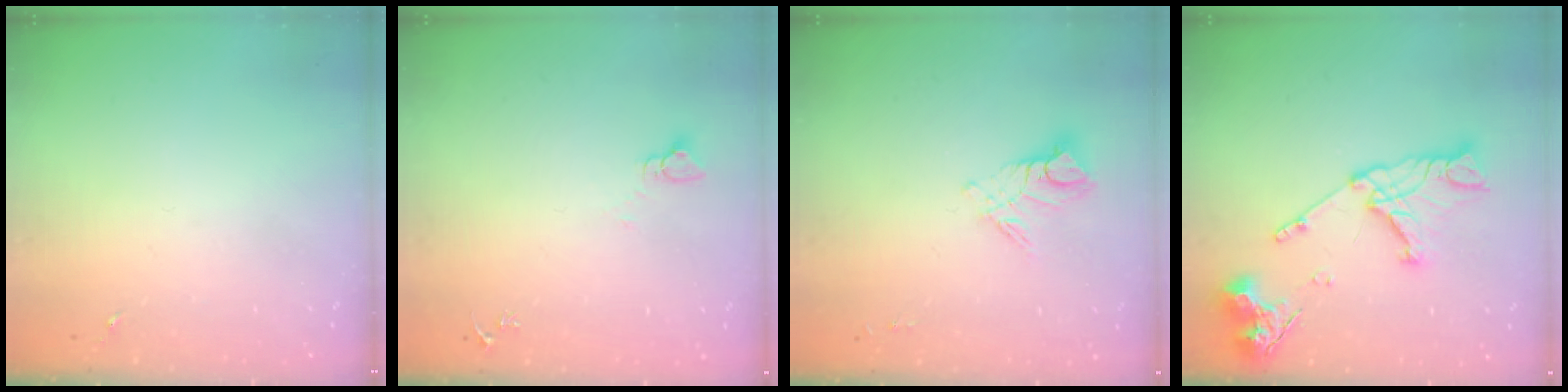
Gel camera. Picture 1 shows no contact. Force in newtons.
{"total": 2.7, "press": 2.7, "slide": 0.2}
{"total": 9.7, "press": 9.6, "slide": 0.8}
{"total": 17.1, "press": 17.0, "slide": 1.9}